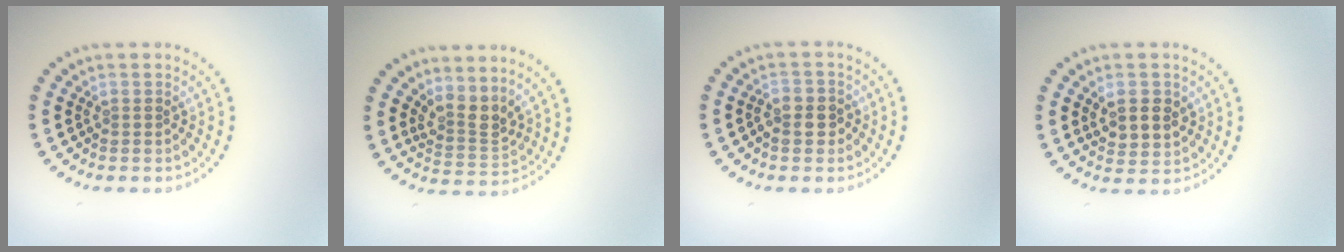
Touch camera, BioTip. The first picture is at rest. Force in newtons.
{"total": 2.9, "press": 2.1, "slide": 2.0}
{"total": 2.1, "press": 2.0, "slide": 0.6}
{"total": 3.0, "press": 2.9, "slide": 0.6}